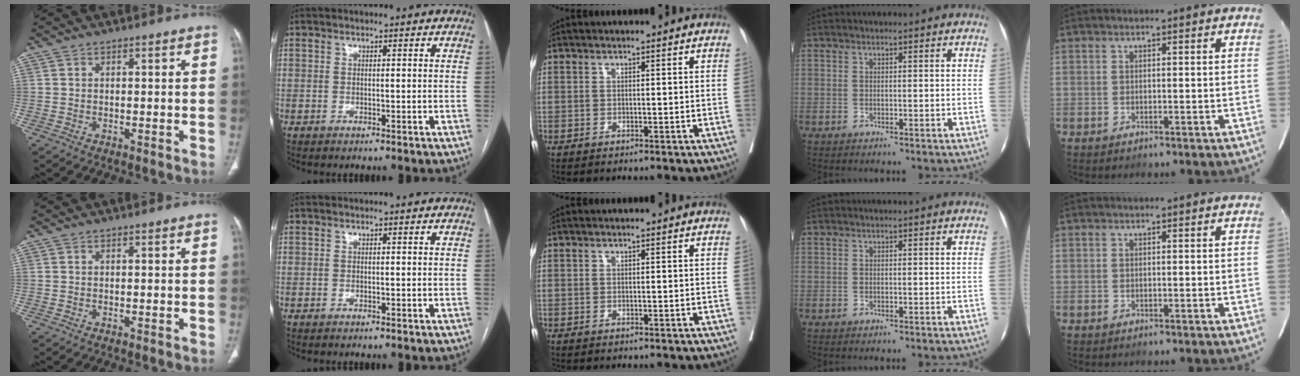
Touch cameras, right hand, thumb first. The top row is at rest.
{}